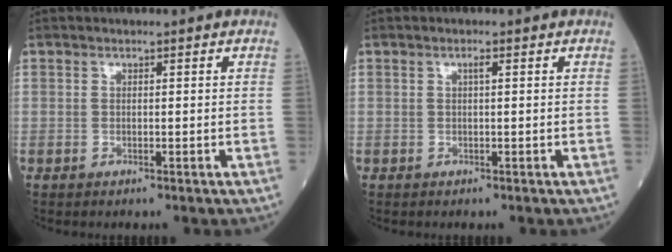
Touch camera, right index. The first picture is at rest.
{"total": 1.0, "force": [0.2, 0.3, 0.9], "torque": [-0.023, 0.003, 0.003]}